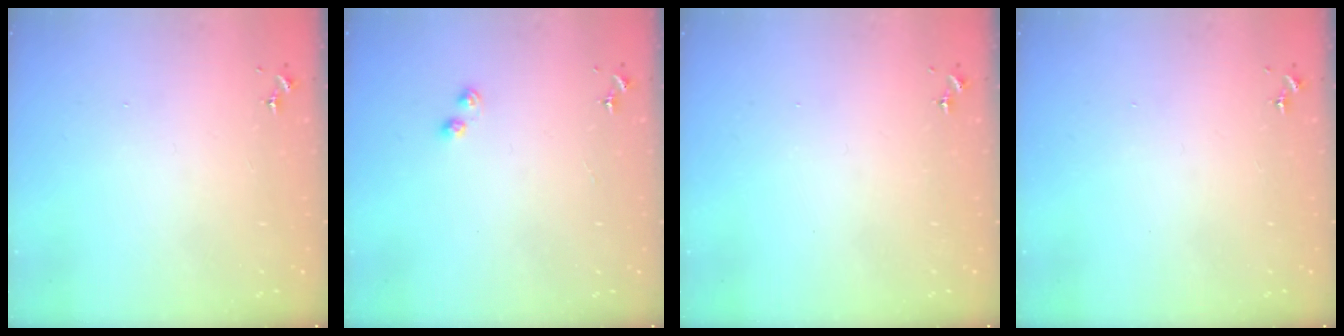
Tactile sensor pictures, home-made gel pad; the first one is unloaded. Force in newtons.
{"total": 3.7, "press": 3.6, "slide": 0.4}
{"total": 0.0}
{"total": 0.0}